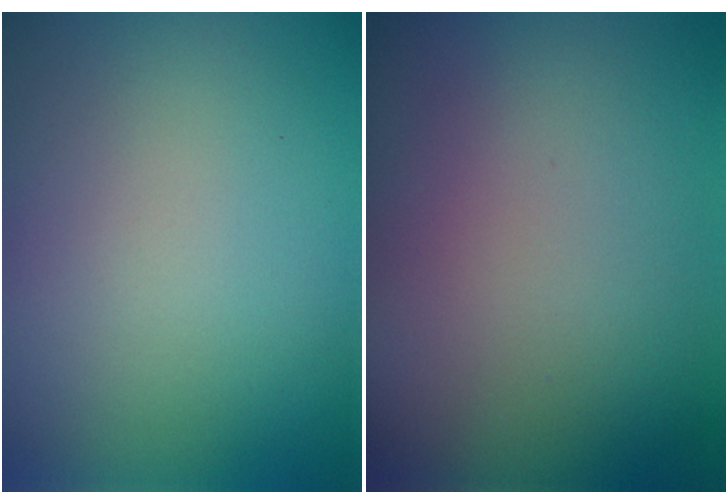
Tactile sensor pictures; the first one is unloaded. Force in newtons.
{"total": 0.0}